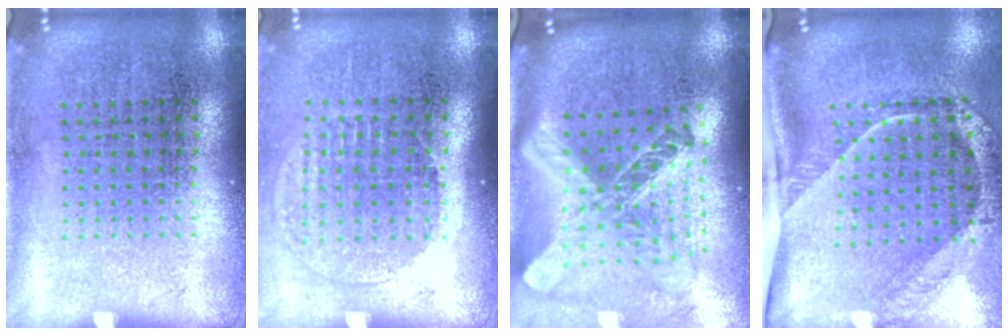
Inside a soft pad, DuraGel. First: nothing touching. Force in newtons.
{"total": 1.4, "press": 1.1, "slide": 0.7}
{"total": 2.7, "press": 2.0, "slide": 1.9}
{"total": 2.7, "press": 1.8, "slide": 1.9}